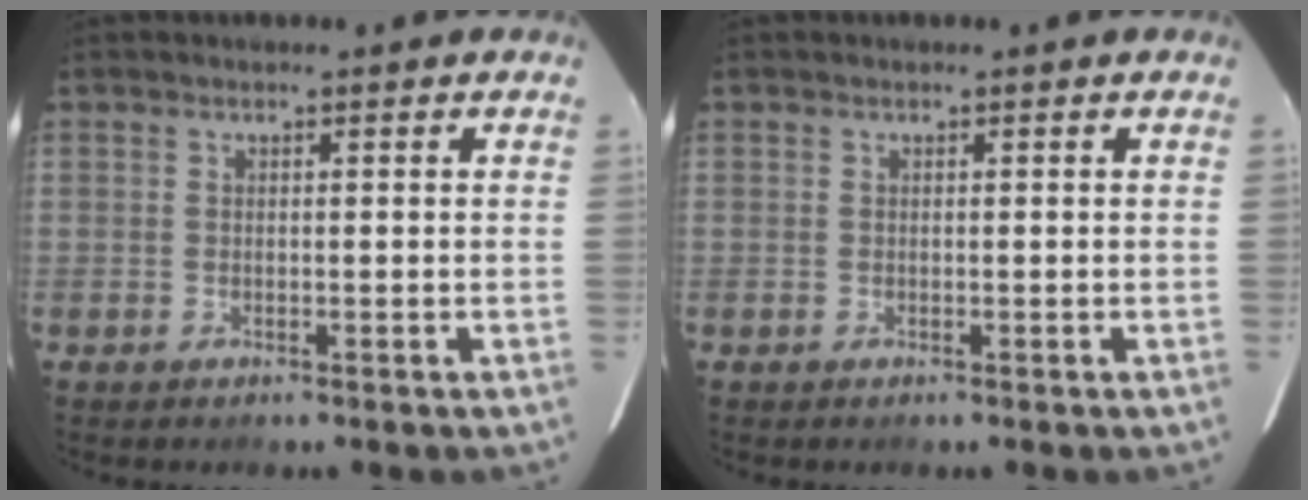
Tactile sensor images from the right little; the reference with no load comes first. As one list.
[{"total": 0.0}]